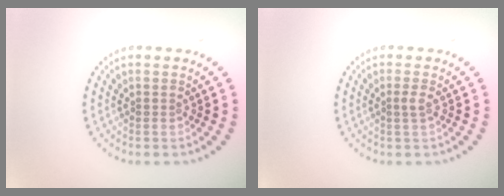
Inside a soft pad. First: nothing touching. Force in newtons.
{"total": 1.0, "press": 0.8, "slide": 0.7}